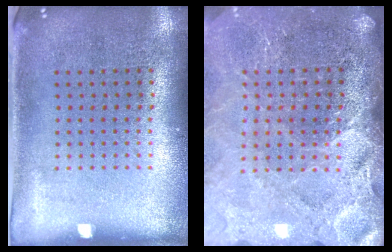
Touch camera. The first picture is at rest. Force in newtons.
{"total": 3.7, "press": 3.2, "slide": 1.9}